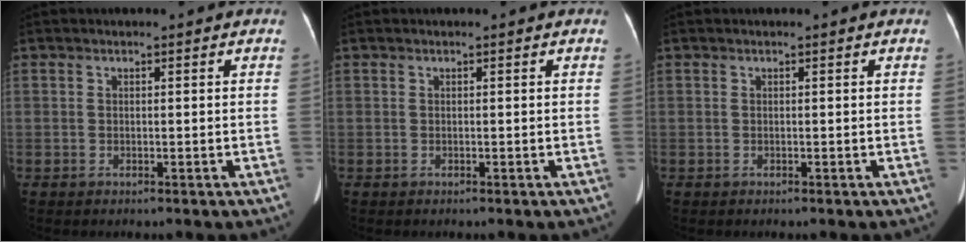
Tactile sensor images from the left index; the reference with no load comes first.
{"total": 0.0}
{"total": 0.0}